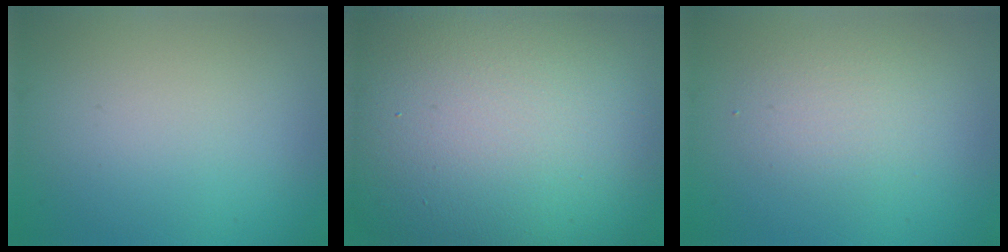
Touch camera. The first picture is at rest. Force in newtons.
{"total": 22.3, "press": 22.2, "slide": 1.1}
{"total": 2.3, "press": 2.3, "slide": 0.1}